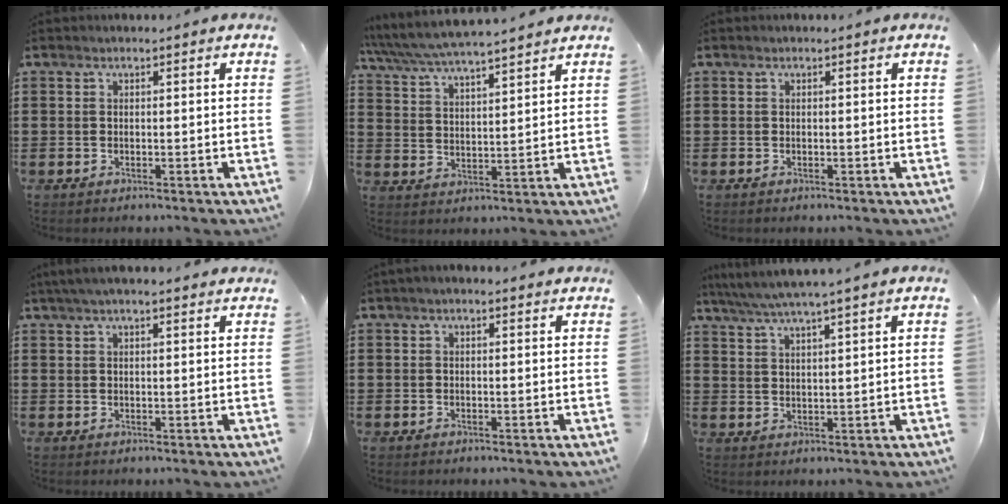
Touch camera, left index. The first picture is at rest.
{"total": 5.0, "force": [4.8, 0.1, 1.4], "torque": [-0.050, -0.029, 0.080]}
{"total": 0.0}
{"total": 3.9, "force": [3.3, 0.4, 2.0], "torque": [-0.048, 0.002, 0.061]}
{"total": 0.8, "force": [0.4, 0.3, 0.6], "torque": [-0.013, 0.005, 0.006]}
{"total": 4.4, "force": [3.9, -0.5, 2.1], "torque": [-0.051, -0.015, 0.068]}